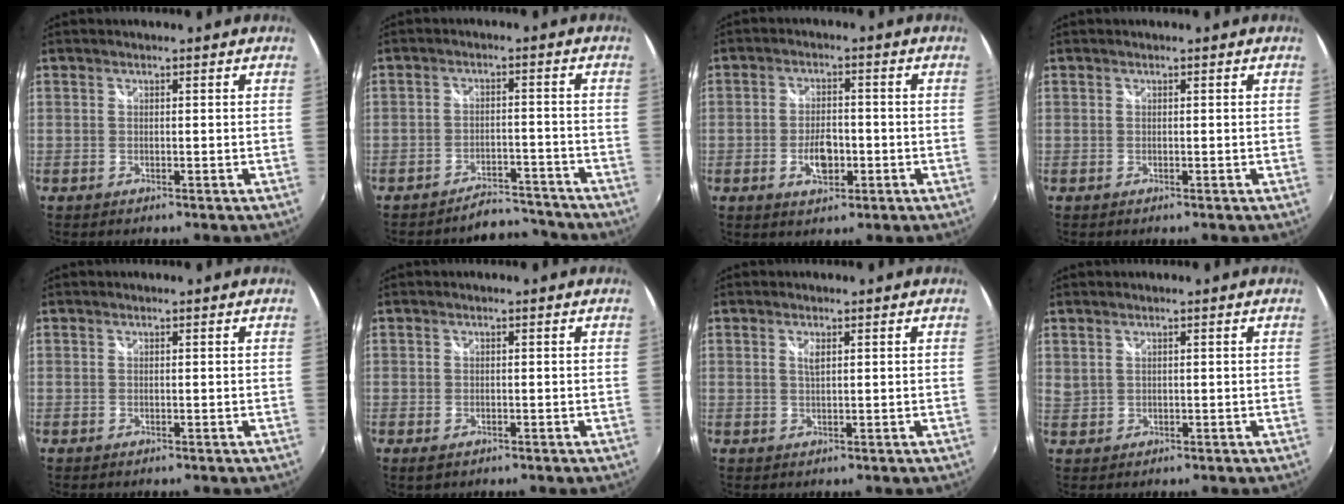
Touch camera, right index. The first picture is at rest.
{"total": 7.6, "force": [-7.3, 1.9, 0.4], "torque": [-0.020, 0.016, -0.098]}
{"total": 5.6, "force": [-1.8, 3.0, 4.3], "torque": [-0.088, -0.002, -0.029]}
{"total": 0.0}
{"total": 0.0}
{"total": 1.6, "force": [-0.9, 1.0, 0.8], "torque": [-0.015, -0.007, -0.017]}
{"total": 1.4, "force": [0.6, 0.4, 1.2], "torque": [-0.022, 0.000, 0.009]}
{"total": 1.5, "force": [1.1, 0.9, 0.6], "torque": [-0.011, 0.000, 0.023]}